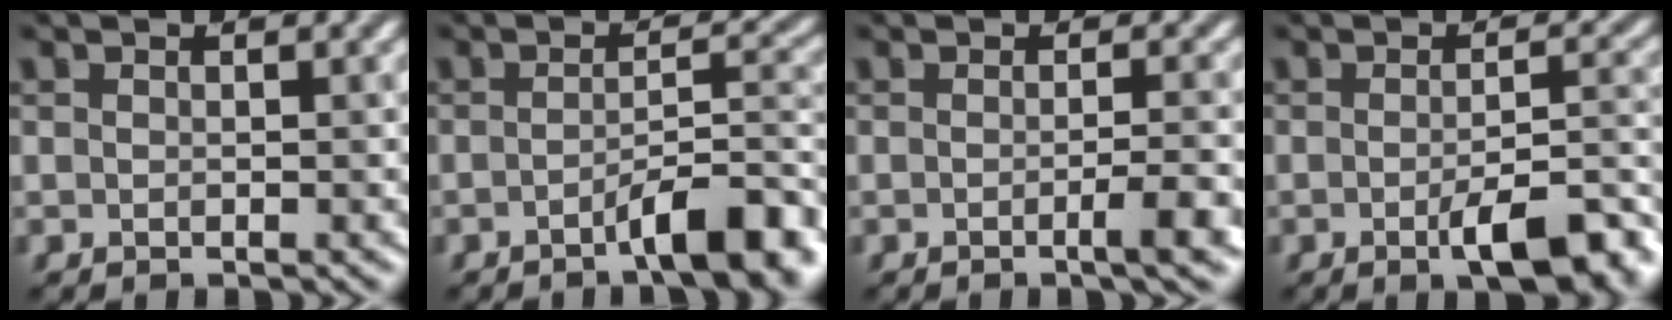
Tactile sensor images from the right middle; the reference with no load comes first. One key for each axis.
{"total": 5.8, "fx": -3.2, "fy": 1.2, "fz": 4.7, "tx": -0.063, "ty": 0.010, "tz": -0.051}
{"total": 3.0, "fx": -0.9, "fy": 0.6, "fz": 2.8, "tx": -0.036, "ty": 0.001, "tz": -0.019}
{"total": 6.4, "fx": -3.0, "fy": 1.7, "fz": 5.4, "tx": -0.081, "ty": -0.001, "tz": -0.042}